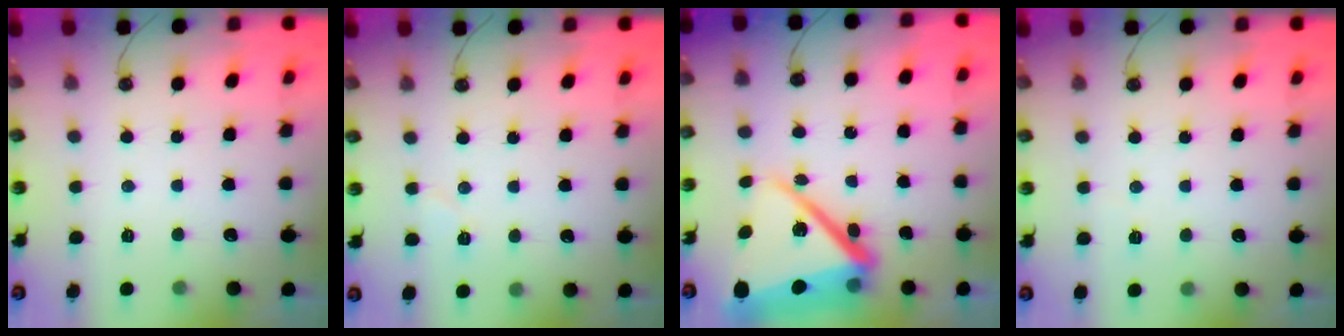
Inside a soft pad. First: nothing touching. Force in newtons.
{"total": 4.7, "press": 4.3, "slide": 1.8}
{"total": 20.0, "press": 18.7, "slide": 7.1}
{"total": 2.6, "press": 2.5, "slide": 0.7}